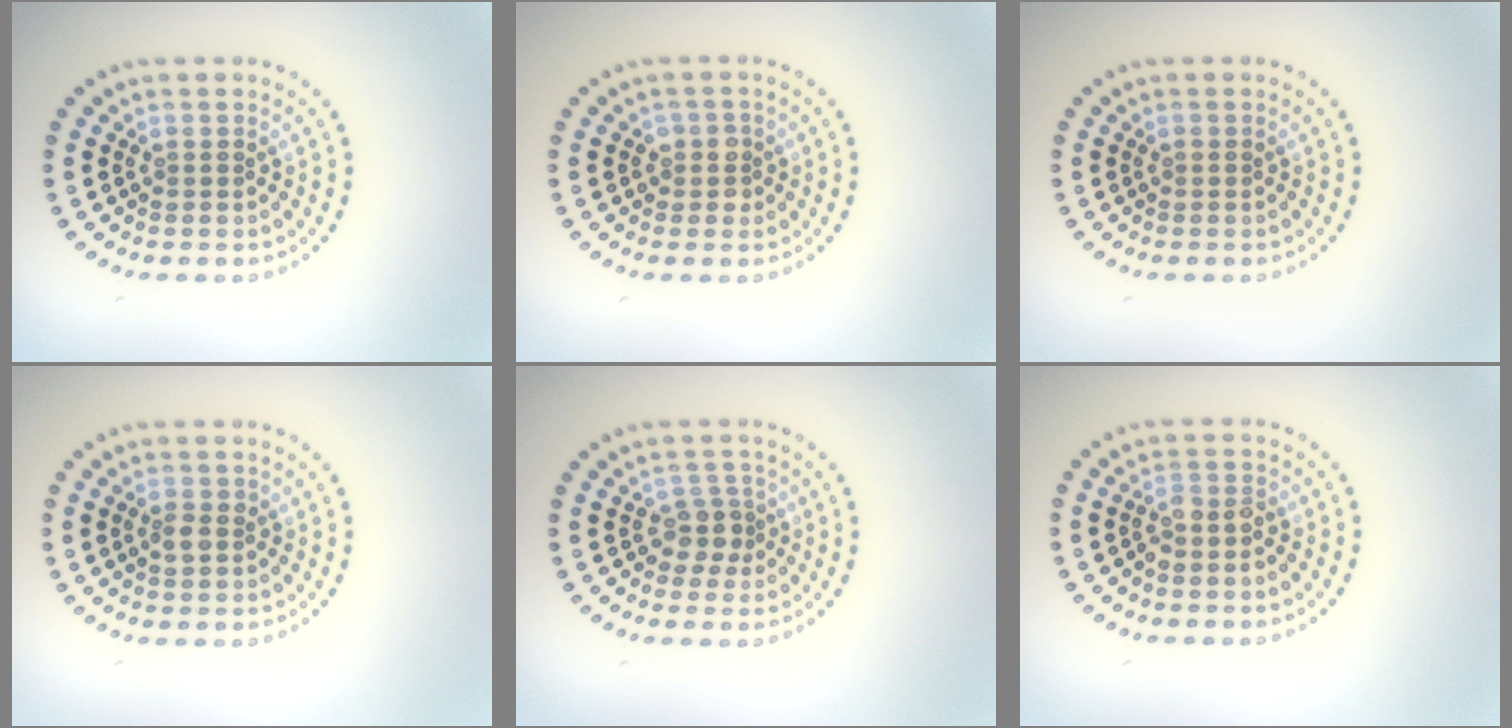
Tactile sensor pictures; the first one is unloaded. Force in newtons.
{"total": 1.5, "press": 1.4, "slide": 0.6}
{"total": 0.0}
{"total": 1.3, "press": 1.2, "slide": 0.2}
{"total": 2.2, "press": 1.7, "slide": 1.3}
{"total": 1.8, "press": 1.5, "slide": 1.0}